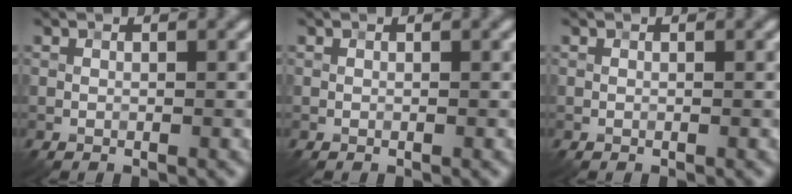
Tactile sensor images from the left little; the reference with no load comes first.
{"total": 0.0}
{"total": 0.0}